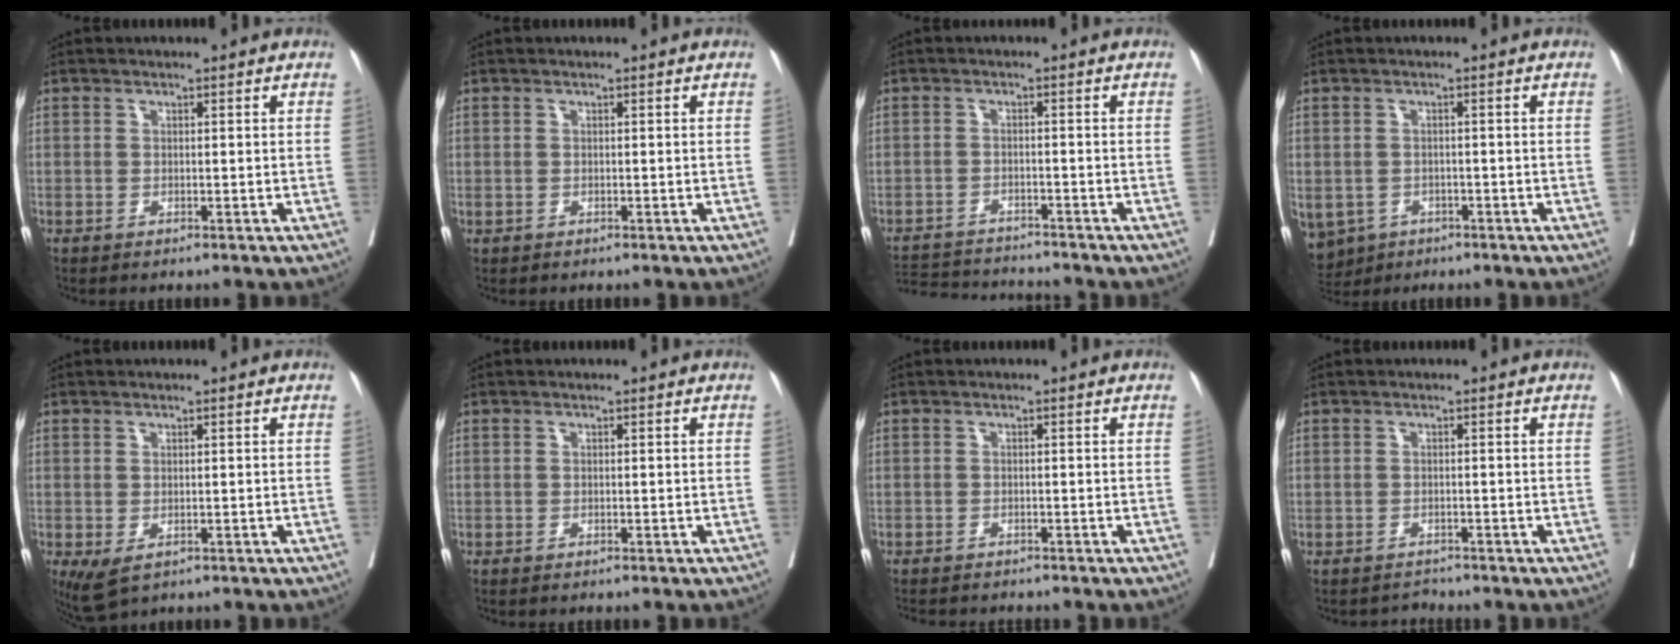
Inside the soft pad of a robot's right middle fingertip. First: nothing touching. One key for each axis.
{"total": 0.0}
{"total": 9.4, "fx": -9.2, "fy": 0.3, "fz": 1.8, "tx": -0.031, "ty": 0.003, "tz": -0.145}
{"total": 10.7, "fx": -5.5, "fy": 8.3, "fz": 3.7, "tx": -0.111, "ty": -0.006, "tz": -0.073}
{"total": 3.9, "fx": -1.7, "fy": 2.0, "fz": 2.9, "tx": -0.050, "ty": -0.014, "tz": -0.019}
{"total": 1.7, "fx": -1.5, "fy": 0.0, "fz": 0.8, "tx": -0.008, "ty": 0.003, "tz": -0.015}
{"total": 6.9, "fx": -6.2, "fy": 1.3, "fz": 2.6, "tx": -0.035, "ty": -0.005, "tz": -0.083}
{"total": 1.5, "fx": -1.2, "fy": 0.3, "fz": -0.7, "tx": 0.012, "ty": -0.005, "tz": -0.021}